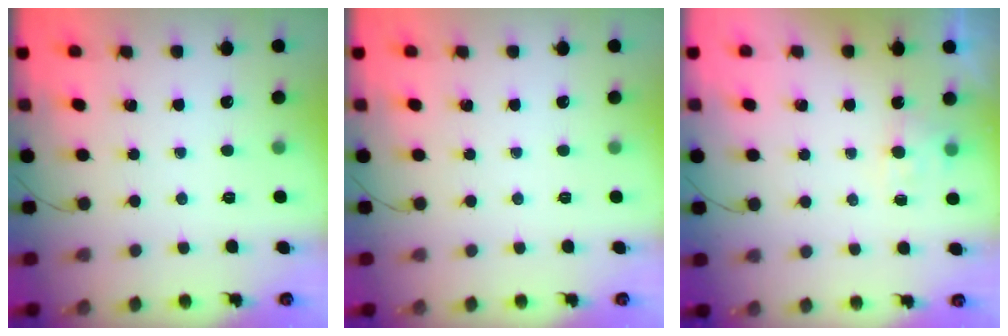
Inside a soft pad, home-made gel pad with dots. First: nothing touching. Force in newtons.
{"total": 0.0}
{"total": 2.6, "press": 2.4, "slide": 1.1}